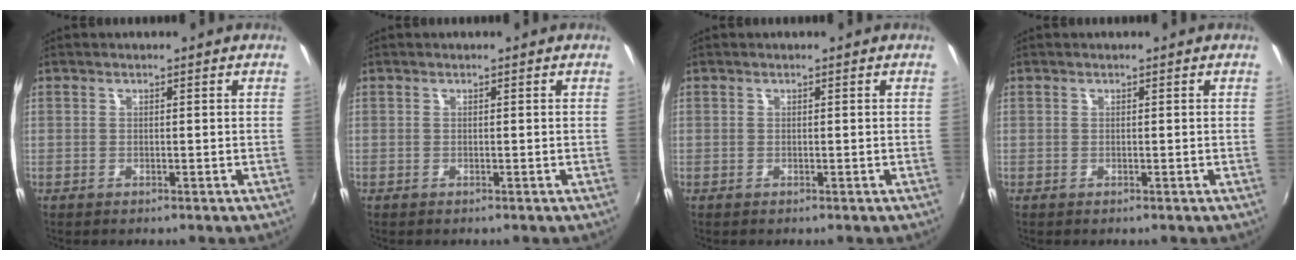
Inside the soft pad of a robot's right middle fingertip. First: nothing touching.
{"total": 0.0}
{"total": 0.0}
{"total": 0.0}